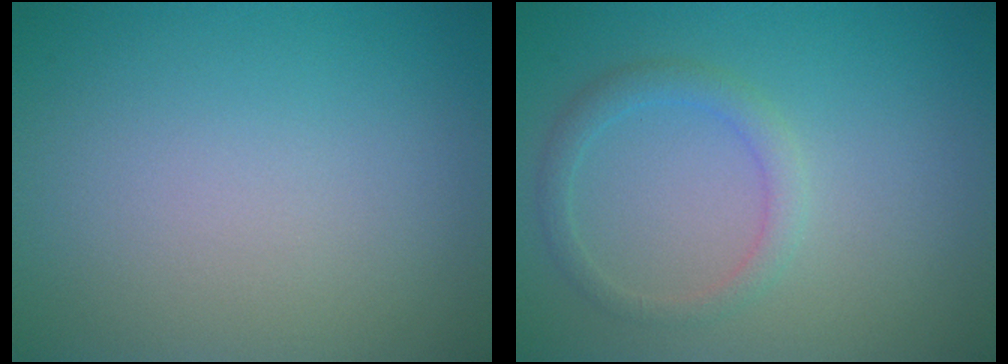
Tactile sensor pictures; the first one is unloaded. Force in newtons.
{"total": 1.9, "press": 1.9, "slide": 0.1}